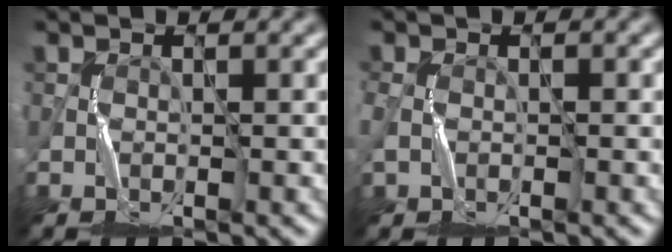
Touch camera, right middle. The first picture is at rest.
{"total": 2.2, "force": [-0.2, 1.6, 1.5], "torque": [-0.033, -0.005, -0.002]}